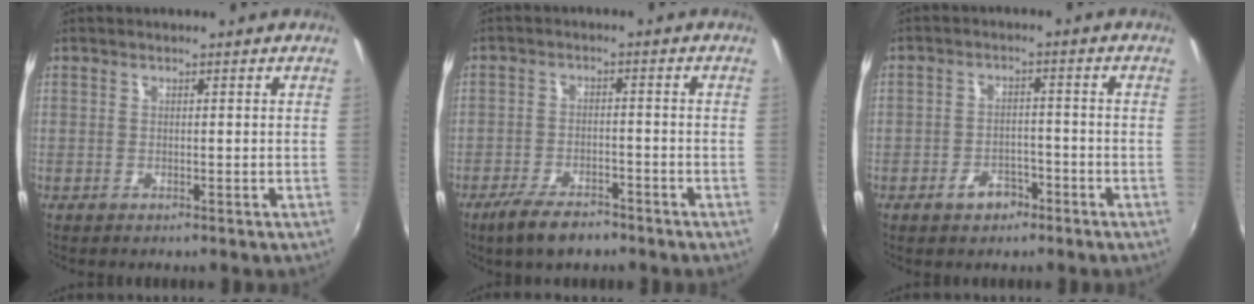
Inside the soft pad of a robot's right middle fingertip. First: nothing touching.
{"total": 7.7, "force": [-5.1, 3.9, 4.4], "torque": [-0.101, -0.001, -0.076]}
{"total": 4.3, "force": [-2.9, 2.6, 1.8], "torque": [-0.040, 0.009, -0.037]}